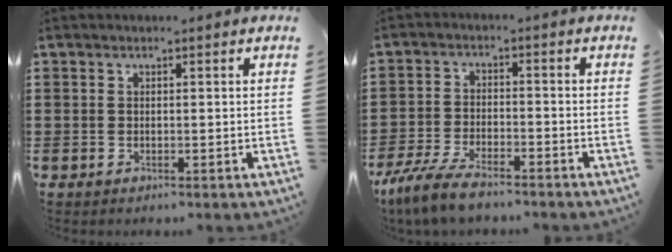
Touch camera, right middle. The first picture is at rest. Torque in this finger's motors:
{"motor_torque": [2.14, 0.00, 0.65, 0.21]}